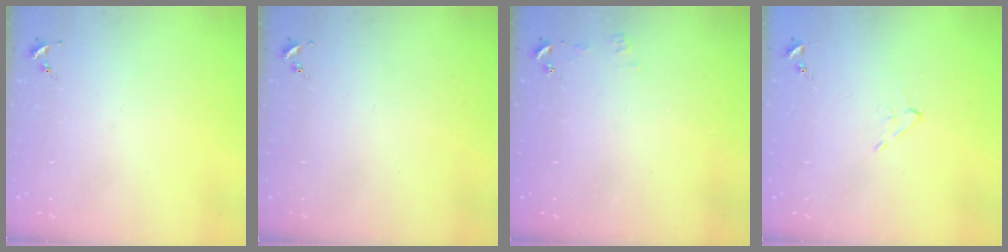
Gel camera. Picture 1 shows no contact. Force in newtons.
{"total": 0.0}
{"total": 4.2, "press": 4.2, "slide": 0.5}
{"total": 4.3, "press": 4.3, "slide": 0.7}